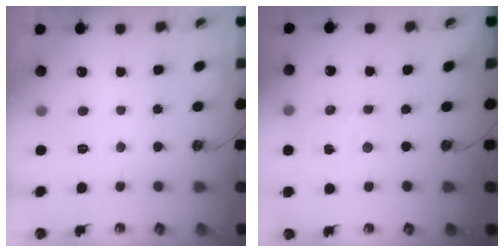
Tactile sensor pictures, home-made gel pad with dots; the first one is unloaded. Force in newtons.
{"total": 2.6, "press": 2.6, "slide": 0.4}